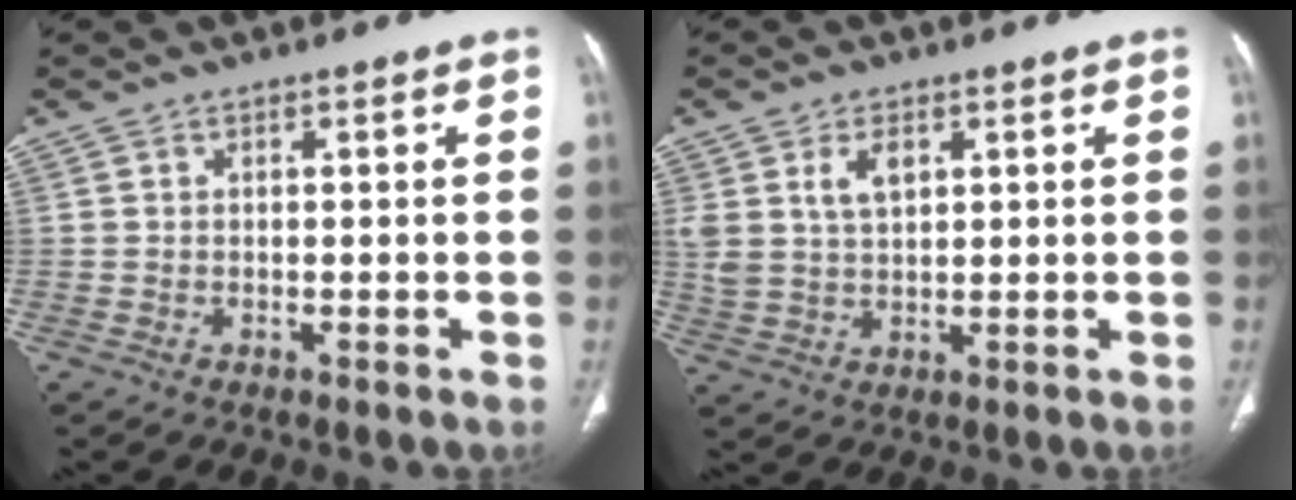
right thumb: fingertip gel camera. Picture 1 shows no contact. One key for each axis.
{"total": 6.0, "fx": 2.5, "fy": 3.4, "fz": 4.2, "tx": -0.076, "ty": -0.007, "tz": 0.056}